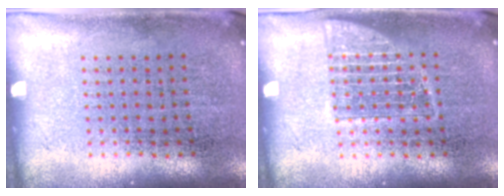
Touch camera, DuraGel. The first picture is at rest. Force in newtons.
{"total": 2.0, "press": 2.0, "slide": 0.4}